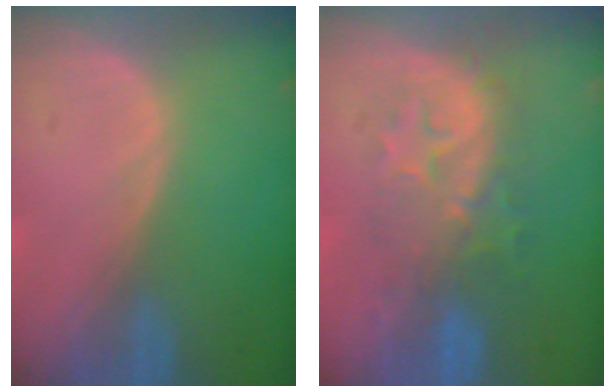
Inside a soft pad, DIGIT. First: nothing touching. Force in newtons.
{"total": 8.4, "press": 8.2, "slide": 1.4}